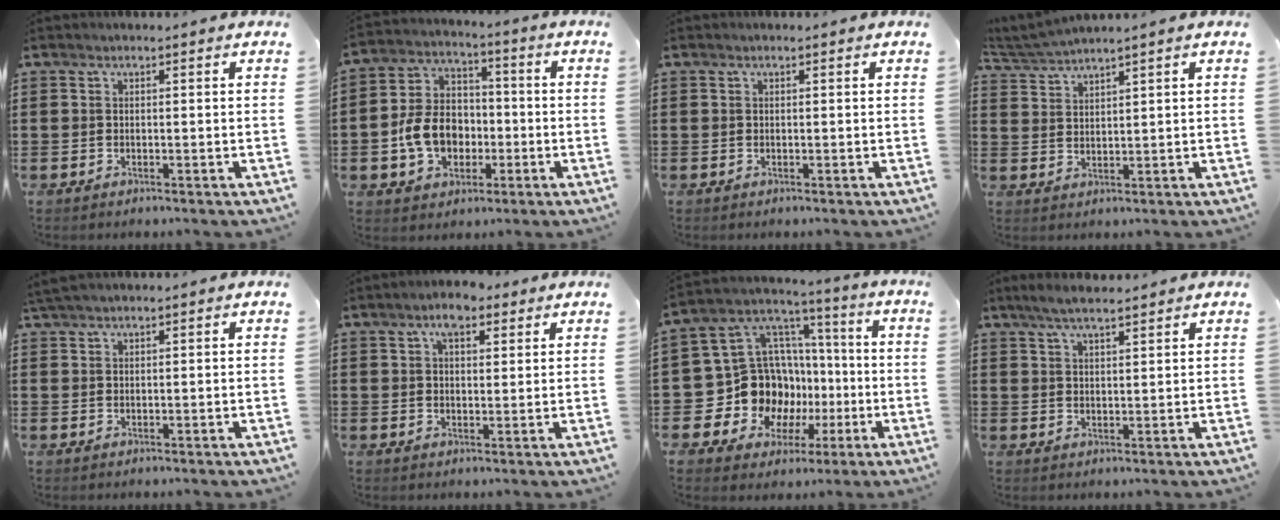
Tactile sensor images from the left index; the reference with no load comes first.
{"total": 9.4, "force": [-2.1, 7.5, 5.3], "torque": [-0.129, 0.023, -0.039]}
{"total": 0.0}
{"total": 3.1, "force": [2.9, -0.6, 0.8], "torque": [-0.027, -0.009, 0.053]}
{"total": 1.5, "force": [1.2, 0.2, 0.9], "torque": [-0.018, 0.001, 0.024]}
{"total": 5.0, "force": [3.3, 2.1, 3.2], "torque": [-0.054, 0.004, 0.055]}
{"total": 14.3, "force": [-3.1, 13.1, 4.9], "torque": [-0.138, -0.016, -0.033]}
{"total": 3.8, "force": [3.1, 0.6, 2.1], "torque": [-0.047, 0.001, 0.057]}